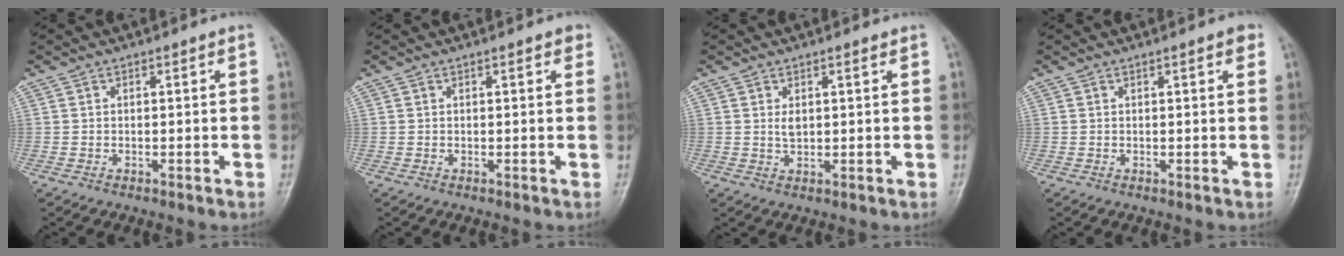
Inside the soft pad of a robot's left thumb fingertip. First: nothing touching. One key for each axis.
{"total": 1.0, "fx": 0.6, "fy": 0.4, "fz": 0.7, "tx": -0.003, "ty": 0.001, "tz": 0.005}
{"total": 2.0, "fx": 0.8, "fy": 1.1, "fz": 1.5, "tx": -0.019, "ty": -0.008, "tz": 0.020}
{"total": 1.4, "fx": 0.7, "fy": 0.3, "fz": 1.2, "tx": -0.010, "ty": 0.000, "tz": 0.009}